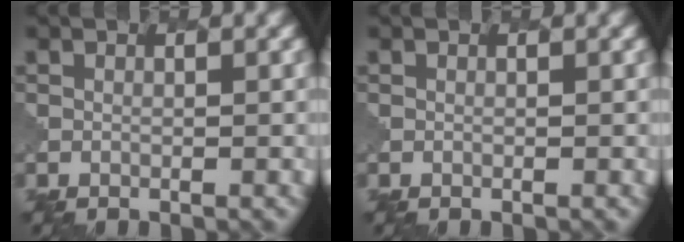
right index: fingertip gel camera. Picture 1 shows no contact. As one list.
[{"total": 0.0}]